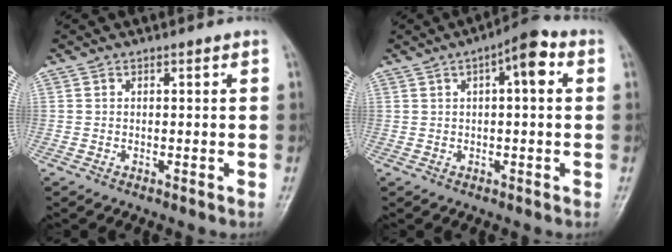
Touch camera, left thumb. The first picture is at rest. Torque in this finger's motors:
{"motor_torque": [-0.02, 0.09, 0.05, 0.05, 0.07]}